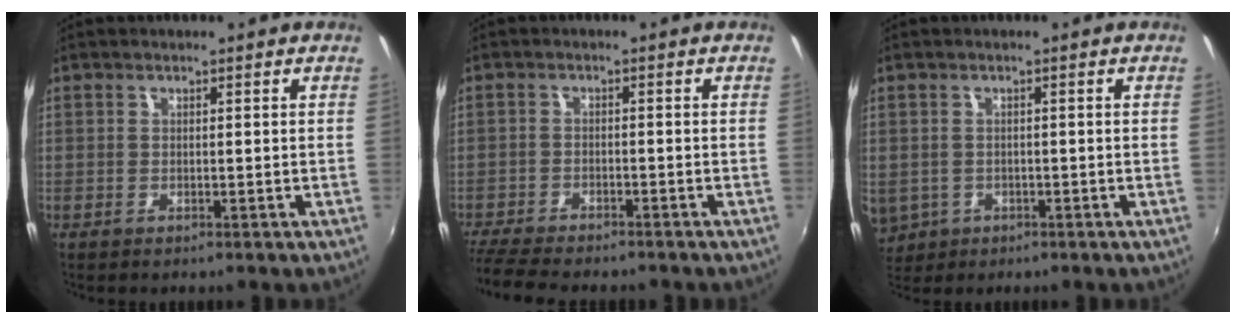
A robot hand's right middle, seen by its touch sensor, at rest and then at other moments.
{"total": 10.2, "force": [-9.0, 1.8, 4.3], "torque": [-0.113, -0.029, -0.152]}
{"total": 6.7, "force": [-1.6, 5.7, 3.0], "torque": [-0.077, -0.009, -0.012]}